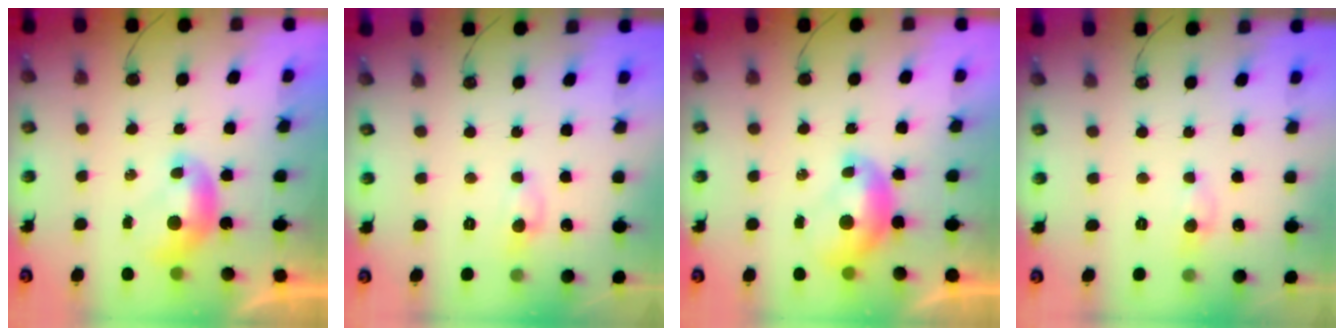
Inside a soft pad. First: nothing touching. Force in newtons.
{"total": 1.9, "press": 1.8, "slide": 0.6}
{"total": 1.6, "press": 1.5, "slide": 0.2}
{"total": 0.7, "press": 0.6, "slide": 0.4}